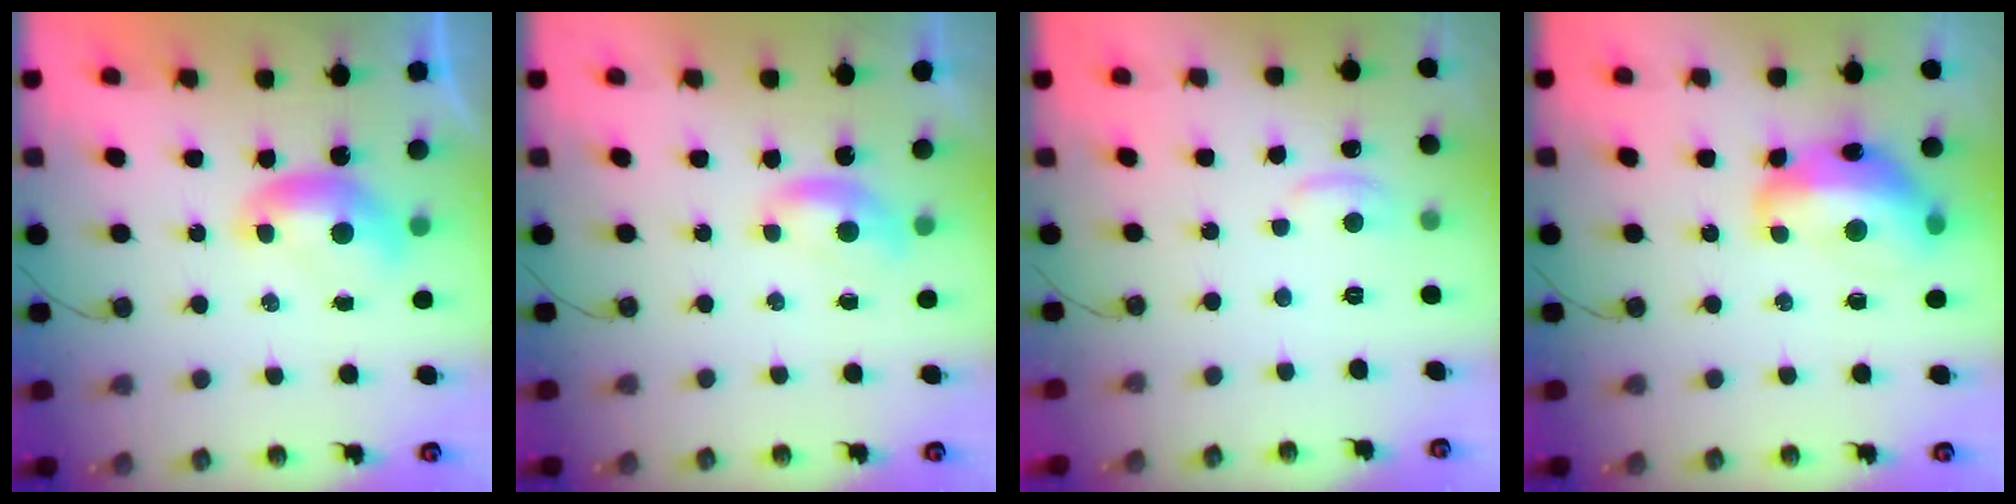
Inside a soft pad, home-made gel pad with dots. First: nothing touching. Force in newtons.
{"total": 0.5, "press": 0.4, "slide": 0.4}
{"total": 1.5, "press": 1.2, "slide": 0.9}
{"total": 7.6, "press": 7.5, "slide": 1.2}